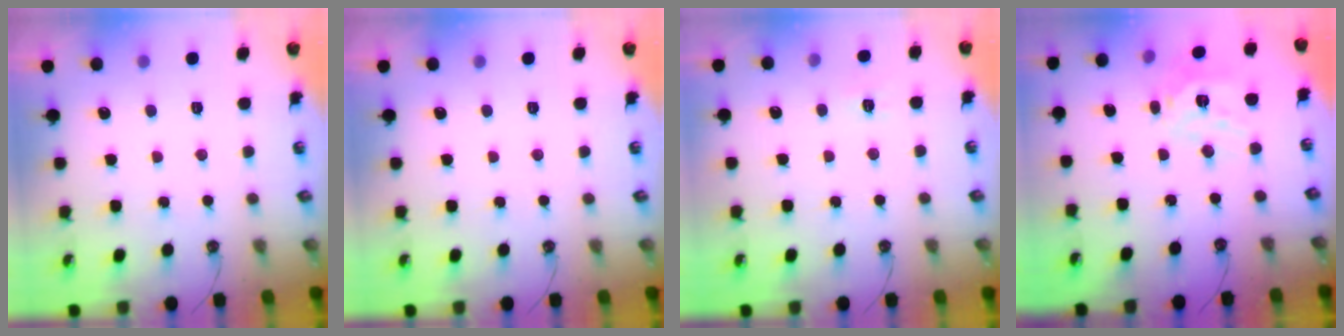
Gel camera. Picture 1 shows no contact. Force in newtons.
{"total": 0.0}
{"total": 5.7, "press": 5.7, "slide": 0.6}
{"total": 13.1, "press": 13.0, "slide": 2.0}